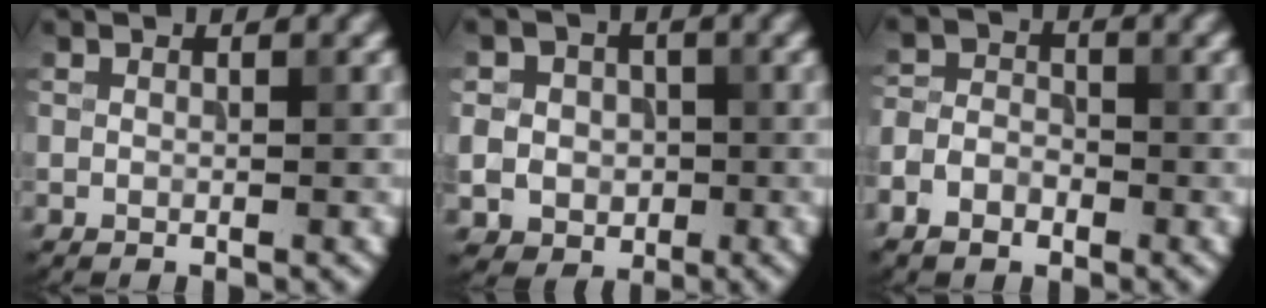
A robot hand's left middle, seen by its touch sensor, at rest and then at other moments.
{"total": 5.6, "force": [-0.2, 5.2, 2.0], "torque": [-0.040, 0.012, -0.020]}
{"total": 3.5, "force": [-2.1, 2.3, 1.6], "torque": [-0.022, -0.004, -0.049]}